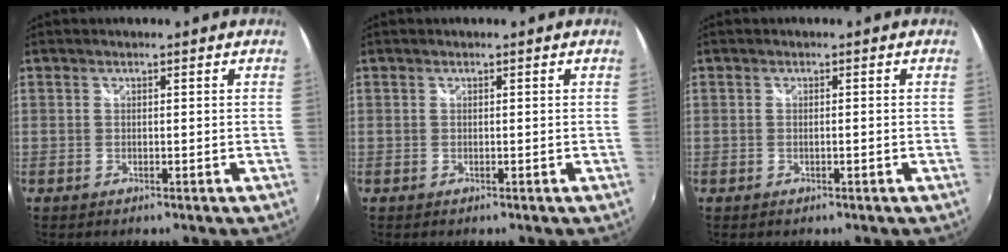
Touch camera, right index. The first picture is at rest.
{"total": 0.0}
{"total": 0.6, "force": [-0.3, 0.1, 0.5], "torque": [-0.008, 0.001, -0.006]}